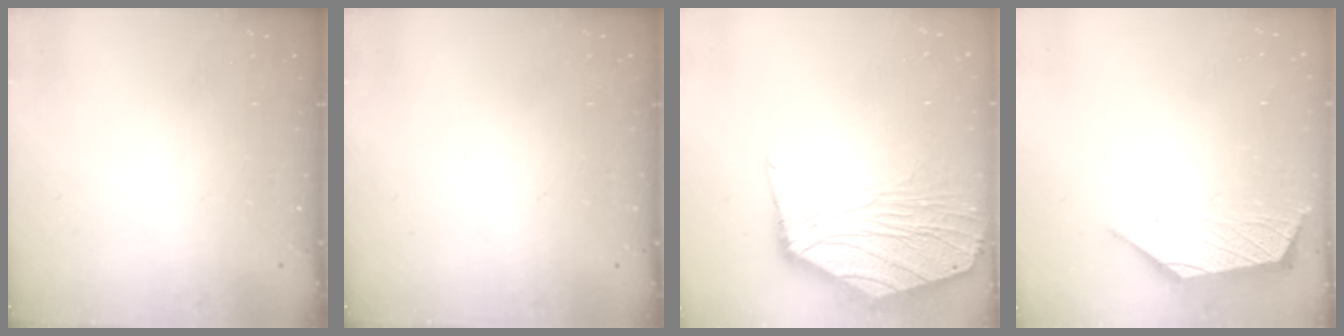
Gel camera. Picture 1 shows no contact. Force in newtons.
{"total": 0.0}
{"total": 10.0, "press": 9.9, "slide": 1.3}
{"total": 1.4, "press": 1.4, "slide": 0.2}